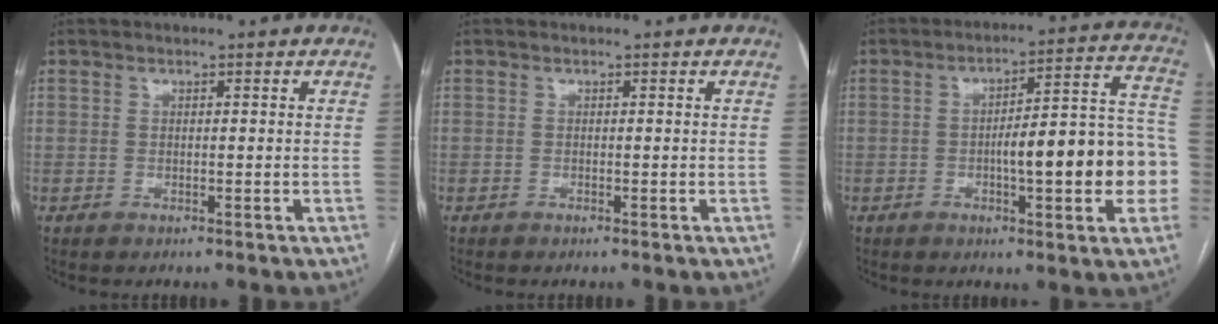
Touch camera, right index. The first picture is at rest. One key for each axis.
{"total": 0.0}
{"total": 16.0, "fx": -3.0, "fy": 3.2, "fz": 15.4, "tx": -0.190, "ty": 0.037, "tz": -0.037}